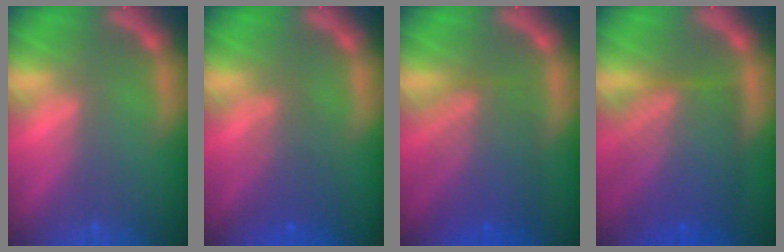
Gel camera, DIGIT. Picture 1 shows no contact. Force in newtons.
{"total": 3.6}
{"total": 7.1}
{"total": 9.6}